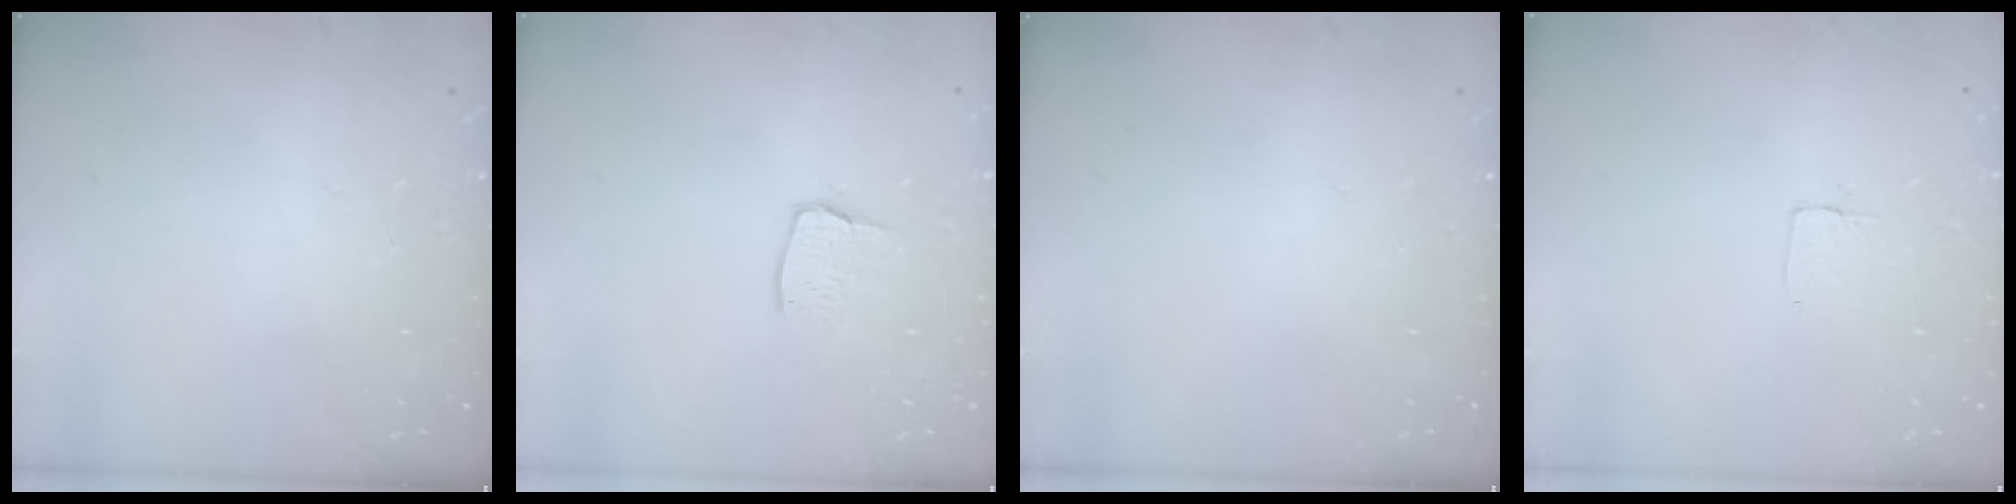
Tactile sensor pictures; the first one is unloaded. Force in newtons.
{"total": 3.0, "press": 3.0, "slide": 0.2}
{"total": 0.0}
{"total": 2.0, "press": 2.0, "slide": 0.0}